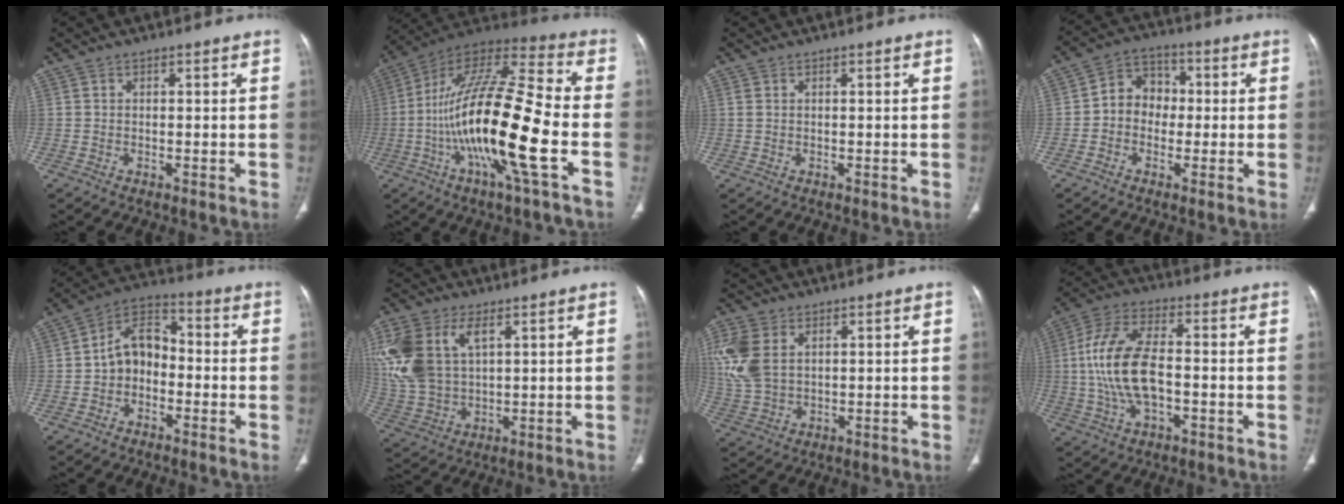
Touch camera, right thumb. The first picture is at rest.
{"total": 22.8, "force": [-5.6, 3.9, 21.8], "torque": [-0.421, 0.024, -0.103]}
{"total": 1.2, "force": [0.3, 0.8, 0.8], "torque": [-0.023, 0.003, 0.011]}
{"total": 8.0, "force": [-0.4, 6.8, 4.2], "torque": [-0.038, 0.029, -0.023]}
{"total": 9.2, "force": [-1.6, 6.9, 5.9], "torque": [-0.076, 0.037, -0.046]}
{"total": 16.9, "force": [5.8, 10.3, 12.1], "torque": [-0.273, -0.006, 0.120]}
{"total": 10.9, "force": [3.2, 7.2, 7.6], "torque": [-0.176, -0.002, 0.072]}
{"total": 14.0, "force": [-1.0, 7.1, 12.0], "torque": [-0.247, 0.022, -0.020]}